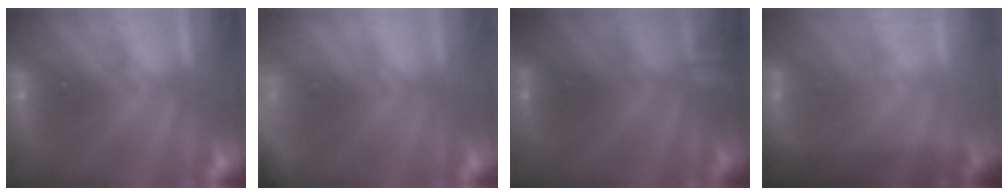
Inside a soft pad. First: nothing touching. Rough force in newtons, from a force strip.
{"total": 2.4}
{"total": 3.7}
{"total": 1.5}